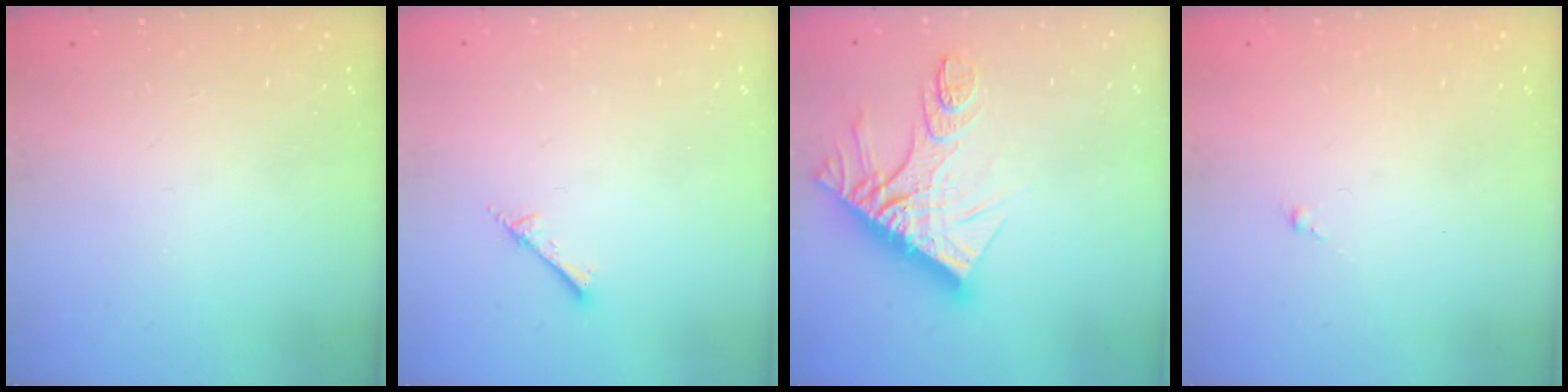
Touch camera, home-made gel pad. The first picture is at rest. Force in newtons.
{"total": 2.4, "press": 2.4, "slide": 0.2}
{"total": 16.4, "press": 16.3, "slide": 1.5}
{"total": 0.5, "press": 0.4, "slide": 0.4}